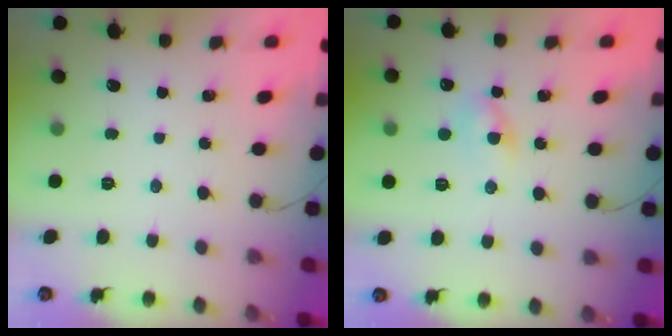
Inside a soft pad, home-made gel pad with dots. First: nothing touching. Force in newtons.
{"total": 2.5, "press": 2.3, "slide": 0.9}